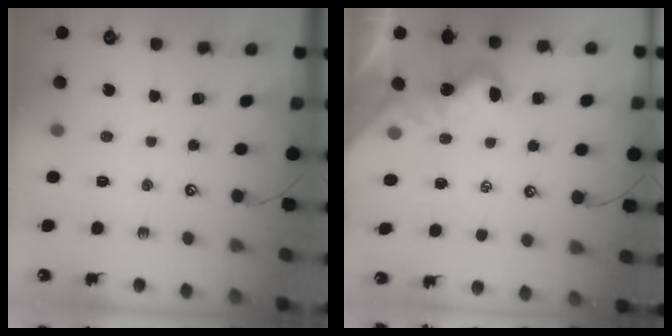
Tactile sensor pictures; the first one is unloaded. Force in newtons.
{"total": 1.7, "press": 1.6, "slide": 0.4}